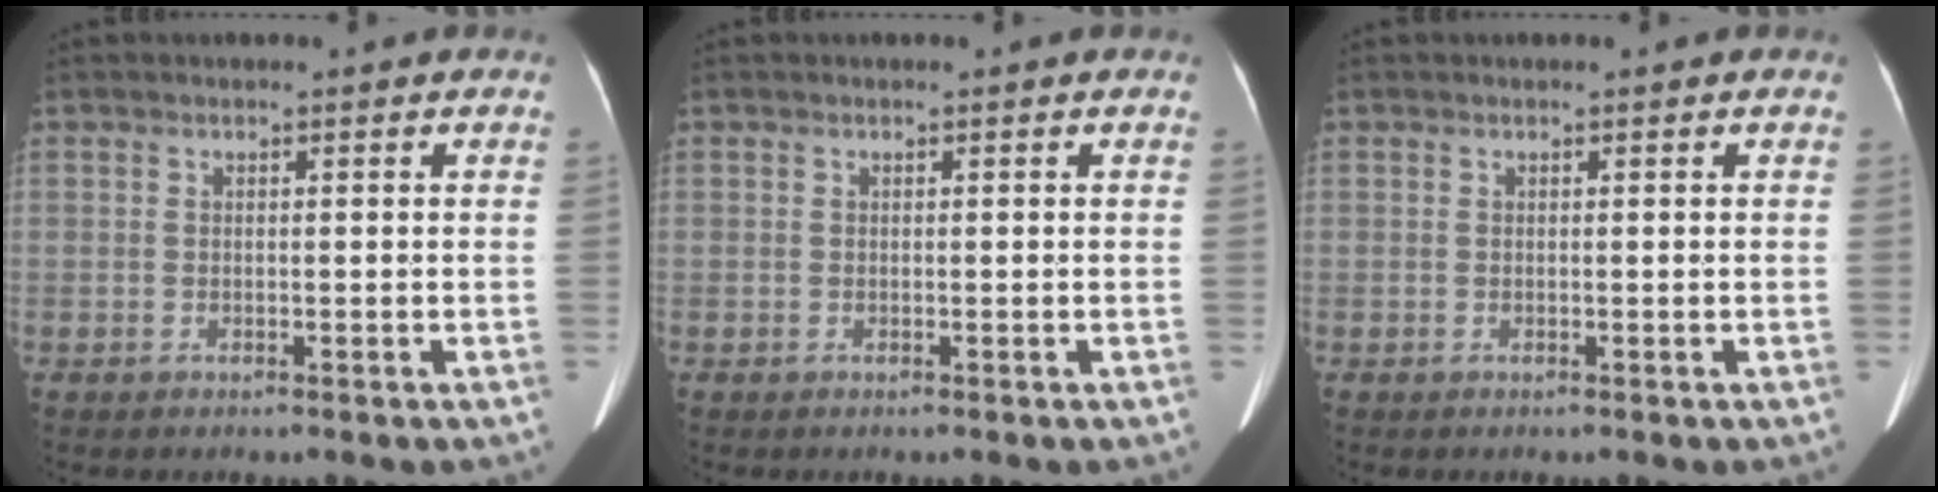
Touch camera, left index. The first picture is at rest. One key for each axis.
{"total": 0.0}
{"total": 0.0}